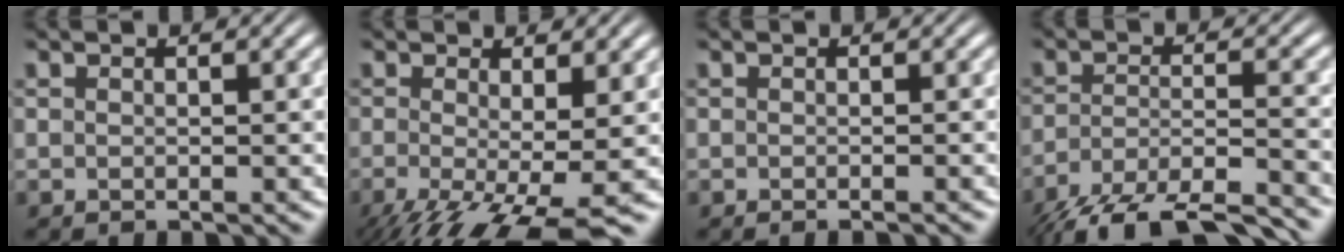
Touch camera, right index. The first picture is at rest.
{"total": 8.4, "force": [-4.3, 3.6, 6.2], "torque": [-0.119, -0.060, -0.038]}
{"total": 0.8, "force": [-0.7, -0.1, 0.2], "torque": [-0.003, 0.002, -0.013]}
{"total": 9.9, "force": [-8.1, 3.2, 4.6], "torque": [-0.082, -0.032, -0.112]}